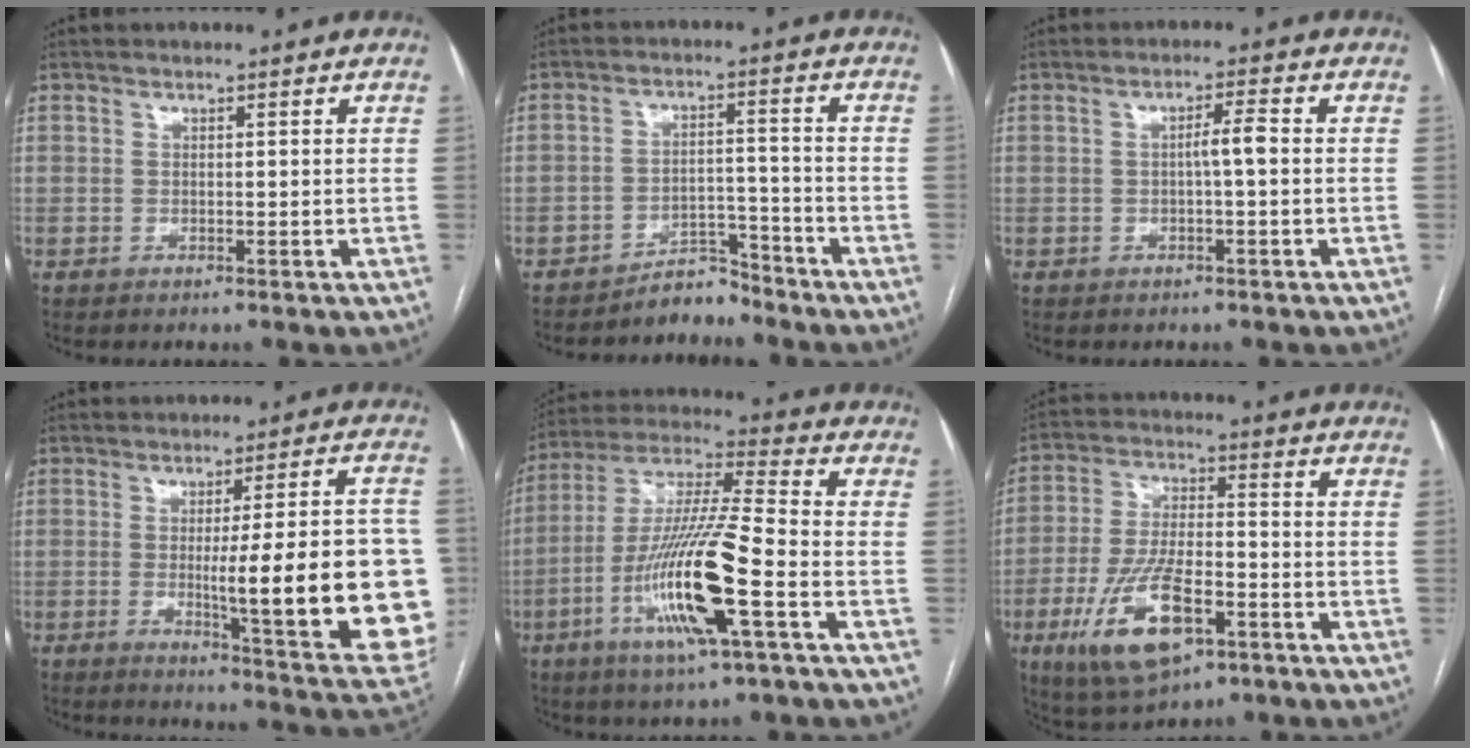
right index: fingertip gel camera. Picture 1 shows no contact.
{"total": 4.4, "force": [-4.2, 1.1, -0.1], "torque": [0.007, 0.010, -0.067]}
{"total": 2.7, "force": [-0.2, 0.1, 2.7], "torque": [-0.045, 0.004, -0.002]}
{"total": 21.2, "force": [-2.2, 2.1, 21.0], "torque": [-0.189, 0.006, -0.012]}
{"total": 17.0, "force": [-5.9, 0.7, 16.0], "torque": [-0.322, -0.013, -0.111]}
{"total": 14.0, "force": [-6.2, 5.0, 11.5], "torque": [-0.239, -0.008, -0.102]}